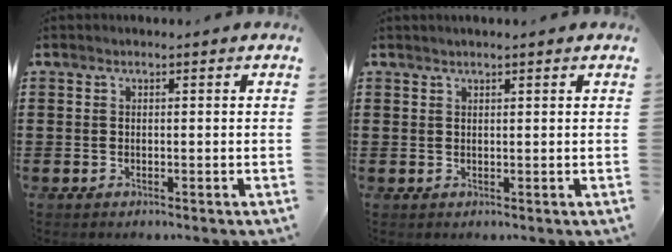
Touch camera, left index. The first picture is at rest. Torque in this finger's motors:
{"motor_torque": [1.97, -0.17, 0.08, 0.01]}